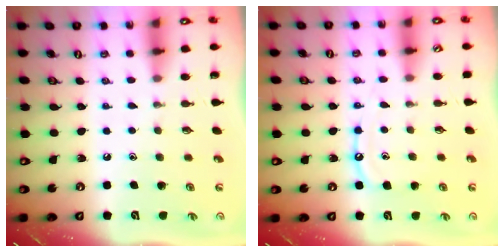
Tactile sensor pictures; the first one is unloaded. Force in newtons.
{"total": 8.1, "press": 8.1, "slide": 0.8}